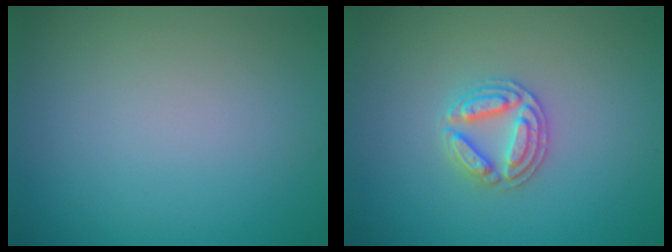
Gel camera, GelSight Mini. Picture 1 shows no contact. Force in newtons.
{"total": 2.8, "press": 2.7, "slide": 0.5}